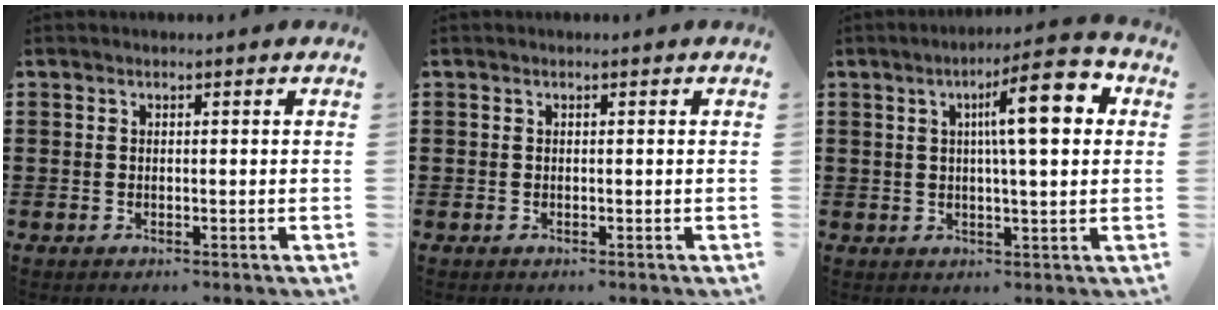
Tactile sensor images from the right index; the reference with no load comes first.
{"total": 0.0}
{"total": 10.7, "force": [2.7, 2.1, 10.1], "torque": [-0.164, 0.000, 0.034]}